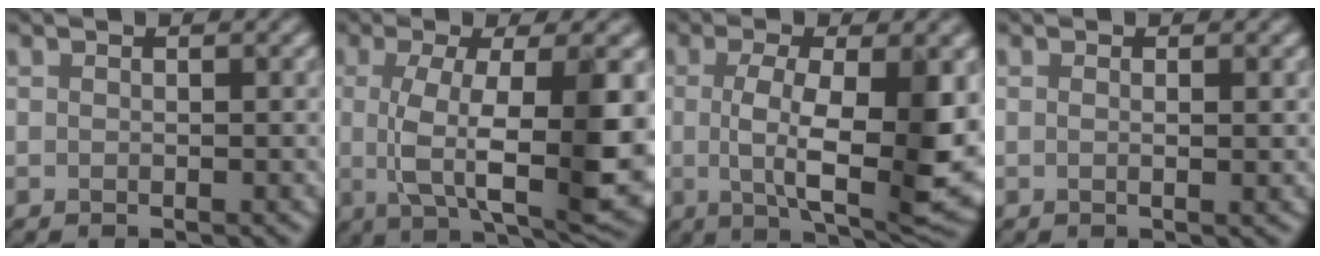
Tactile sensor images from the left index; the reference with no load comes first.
{"total": 11.1, "force": [-0.5, 3.4, 10.6], "torque": [-0.167, -0.014, -0.004]}
{"total": 10.3, "force": [-0.3, 3.3, 9.8], "torque": [-0.154, -0.012, -0.001]}
{"total": 0.9, "force": [0.1, 0.1, 0.9], "torque": [-0.014, 0.000, 0.000]}